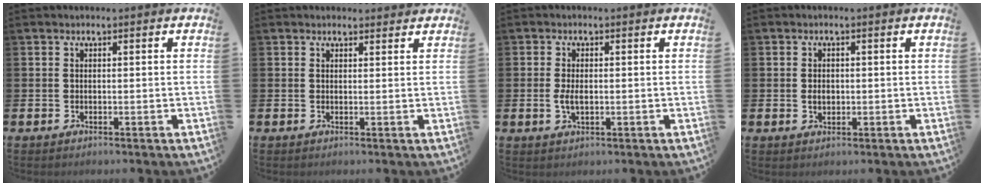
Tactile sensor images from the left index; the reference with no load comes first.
{"total": 1.3, "force": [1.2, 0.5, 0.0], "torque": [0.006, 0.002, 0.021]}
{"total": 2.5, "force": [-0.1, 1.3, 2.1], "torque": [-0.035, 0.002, -0.005]}
{"total": 1.6, "force": [0.0, 1.2, 1.1], "torque": [-0.007, 0.002, -0.005]}